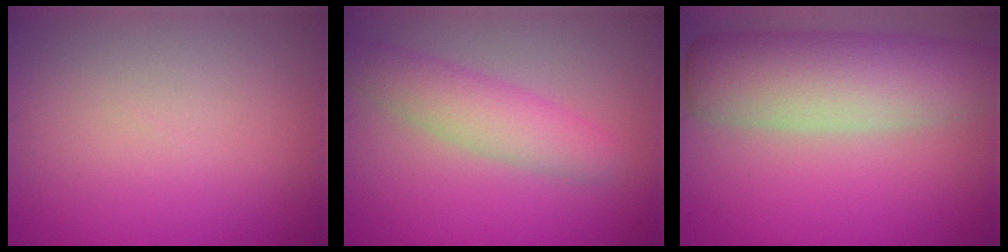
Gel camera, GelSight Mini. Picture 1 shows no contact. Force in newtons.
{"total": 3.8, "press": 3.8, "slide": 0.1}
{"total": 8.1, "press": 8.1, "slide": 0.4}